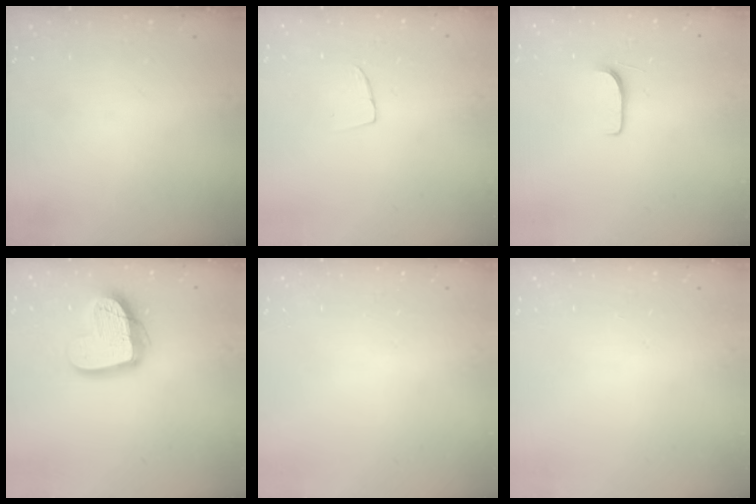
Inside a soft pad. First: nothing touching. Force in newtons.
{"total": 2.9, "press": 2.9, "slide": 0.2}
{"total": 5.1, "press": 5.1, "slide": 0.6}
{"total": 15.9, "press": 15.8, "slide": 1.4}
{"total": 0.0}
{"total": 0.0}